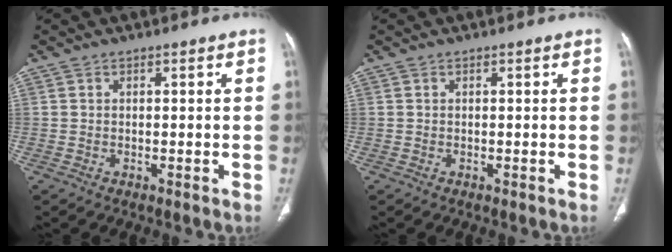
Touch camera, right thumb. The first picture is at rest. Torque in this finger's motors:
{"motor_torque": [0.11, 0.11, -0.04, 0.02, 0.00]}